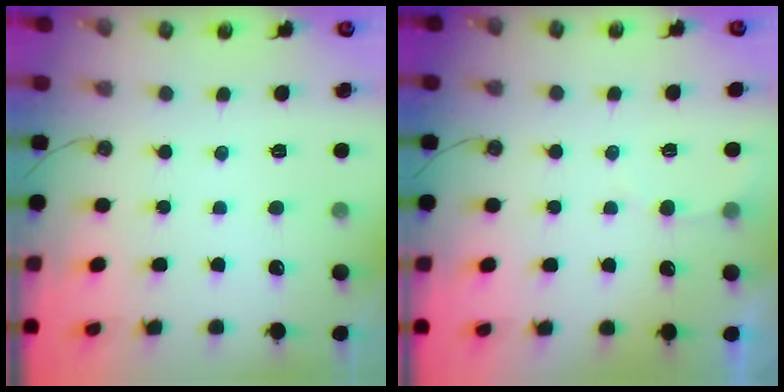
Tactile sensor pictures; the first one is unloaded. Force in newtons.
{"total": 3.0, "press": 3.0, "slide": 0.3}